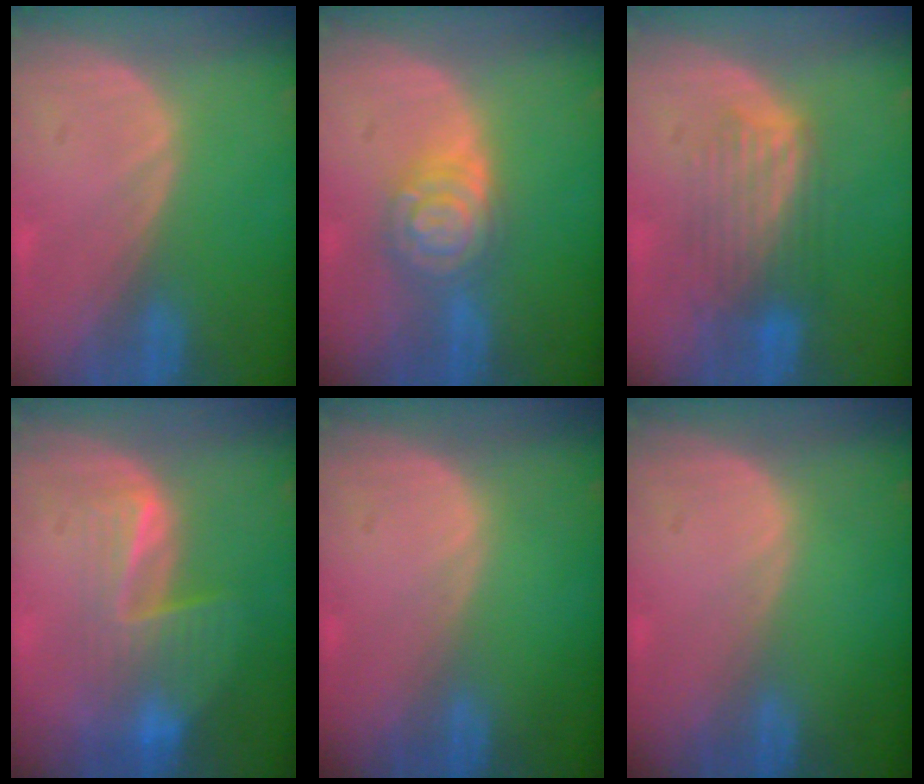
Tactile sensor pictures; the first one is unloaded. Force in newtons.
{"total": 6.5, "press": 6.5, "slide": 0.5}
{"total": 6.0, "press": 6.0, "slide": 0.7}
{"total": 7.4, "press": 6.7, "slide": 3.1}
{"total": 0.0}
{"total": 0.0}